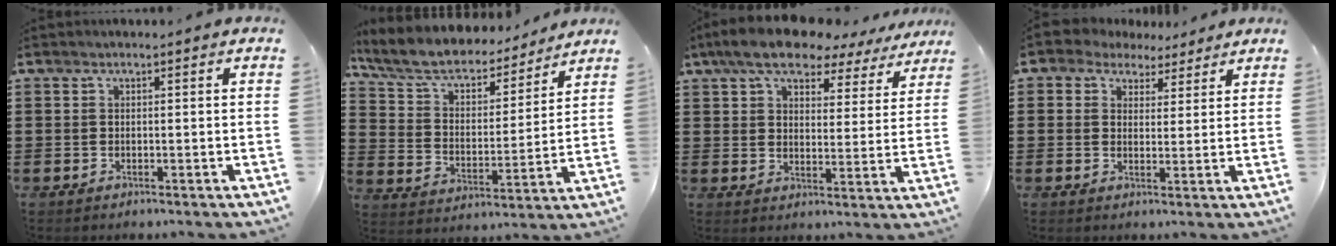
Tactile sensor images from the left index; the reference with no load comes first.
{"total": 7.1, "force": [6.1, 2.3, 2.8], "torque": [-0.083, -0.037, 0.103]}
{"total": 8.6, "force": [7.3, 2.7, 3.6], "torque": [-0.095, -0.025, 0.133]}
{"total": 3.5, "force": [2.4, 2.5, 0.4], "torque": [-0.024, 0.003, 0.043]}